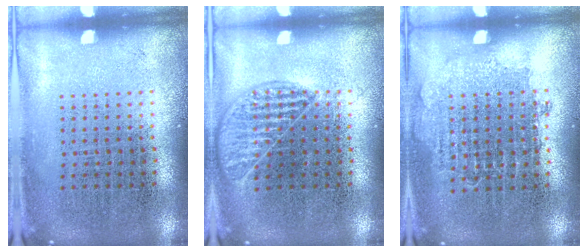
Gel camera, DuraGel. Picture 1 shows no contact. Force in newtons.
{"total": 1.1, "press": 1.0, "slide": 0.4}
{"total": 0.8, "press": 0.8, "slide": 0.3}